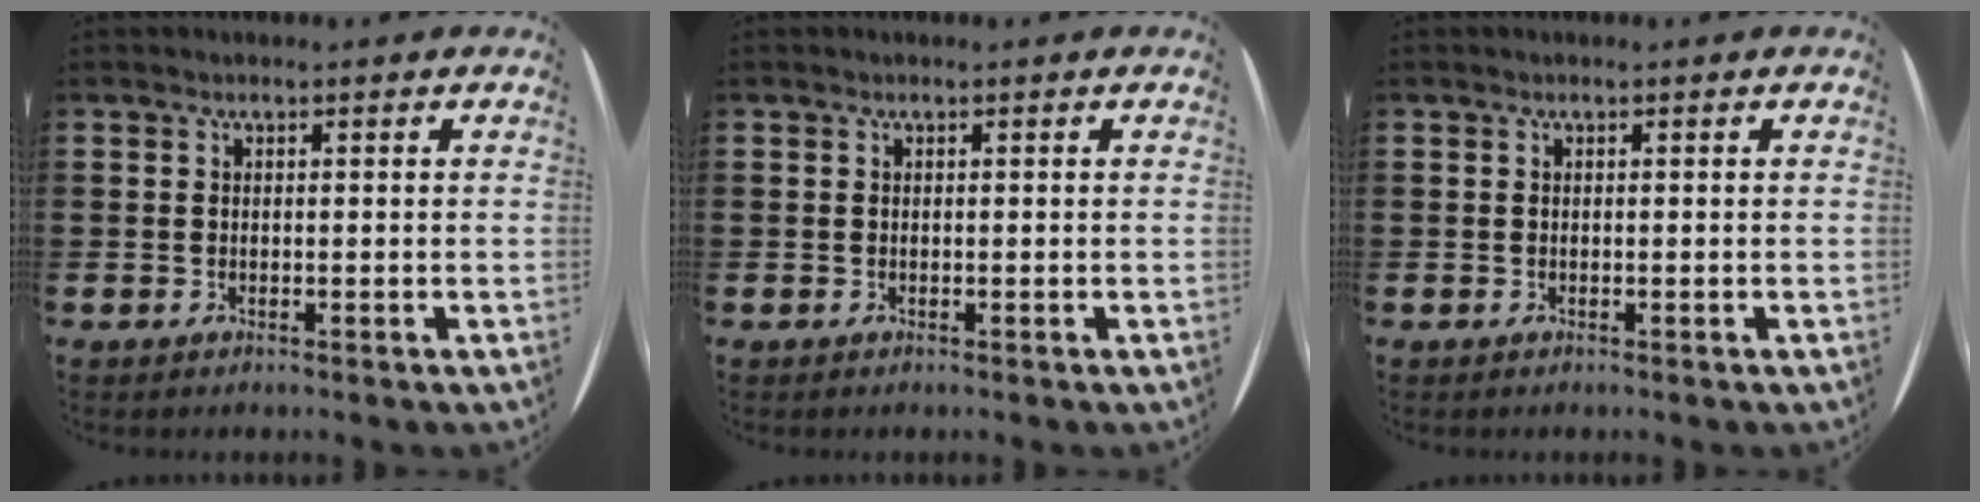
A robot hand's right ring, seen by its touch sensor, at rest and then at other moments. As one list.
[{"total": 0.0}, {"total": 0.0}]